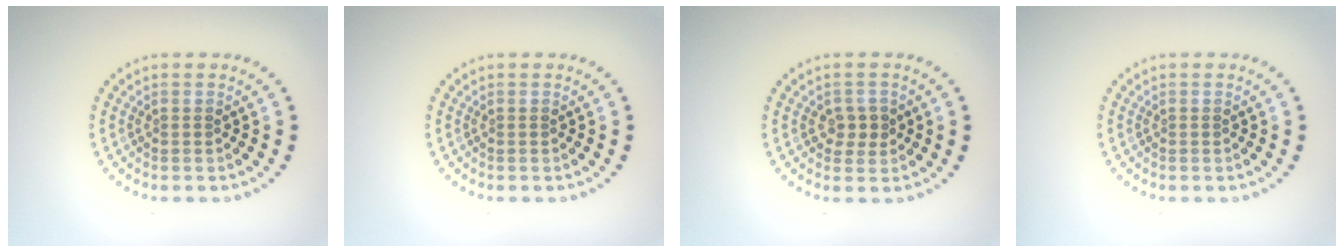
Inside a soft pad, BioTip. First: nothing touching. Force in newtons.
{"total": 0.0}
{"total": 1.9, "press": 1.8, "slide": 0.5}
{"total": 0.0}